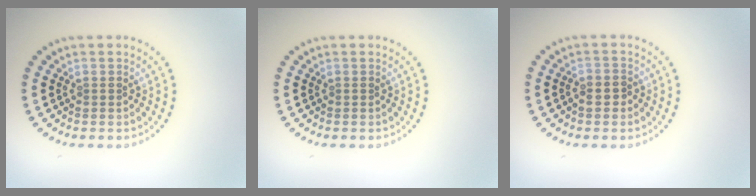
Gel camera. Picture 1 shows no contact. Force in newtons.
{"total": 0.0}
{"total": 1.1, "press": 1.0, "slide": 0.6}